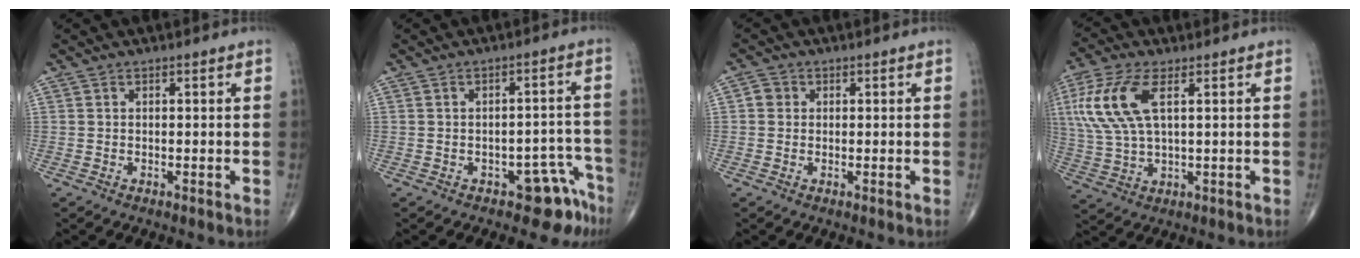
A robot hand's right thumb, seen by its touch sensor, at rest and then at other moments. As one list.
[{"total": 6.0, "force": [-4.3, 3.2, 2.8], "torque": [0.003, 0.052, -0.053]}, {"total": 2.7, "force": [0.3, 2.6, 0.9], "torque": [0.000, 0.004, 0.001]}, {"total": 12.6, "force": [3.8, 5.3, 10.8], "torque": [-0.265, 0.003, 0.080]}]